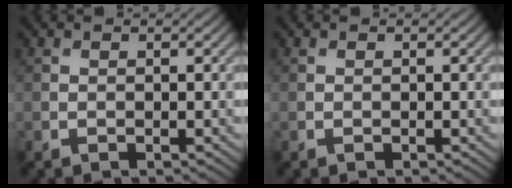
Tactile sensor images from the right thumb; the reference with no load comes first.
{"total": 0.0}